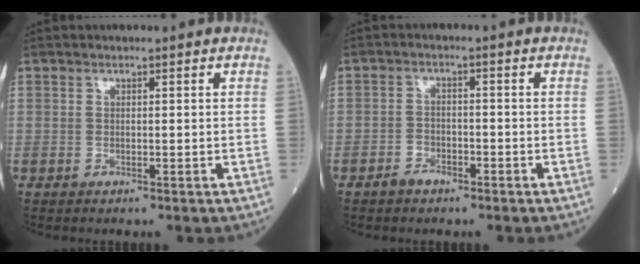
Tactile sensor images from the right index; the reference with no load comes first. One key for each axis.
{"total": 2.7, "fx": -2.0, "fy": 1.6, "fz": 1.0, "tx": -0.018, "ty": 0.005, "tz": -0.033}